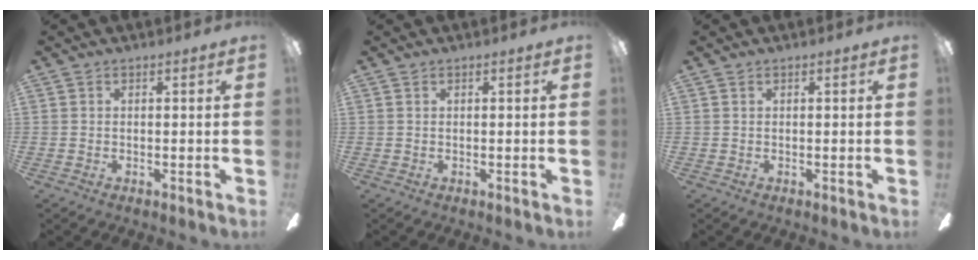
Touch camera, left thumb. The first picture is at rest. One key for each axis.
{"total": 0.0}
{"total": 0.0}